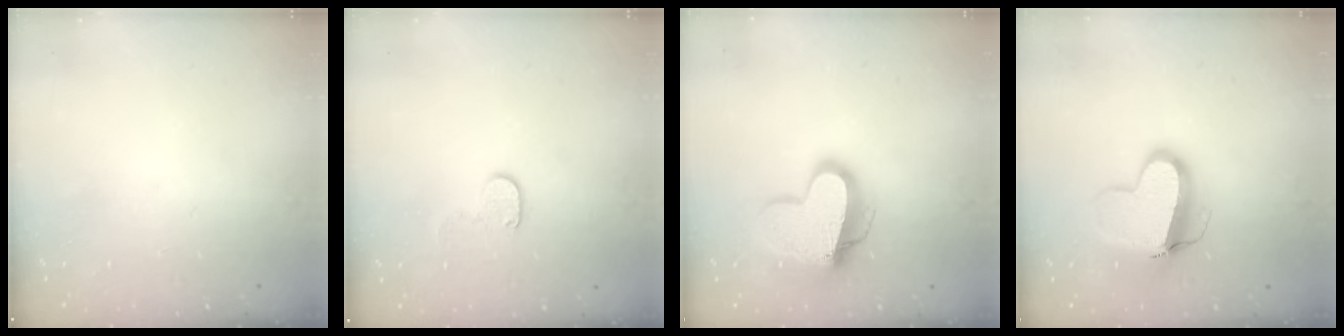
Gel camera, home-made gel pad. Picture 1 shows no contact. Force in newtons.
{"total": 4.5, "press": 4.5, "slide": 0.5}
{"total": 15.0, "press": 14.9, "slide": 1.6}
{"total": 15.6, "press": 15.5, "slide": 1.5}